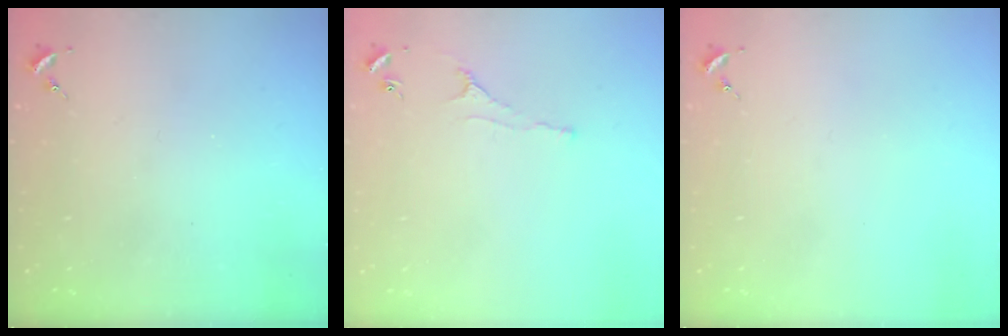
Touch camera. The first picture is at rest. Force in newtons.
{"total": 2.2, "press": 2.1, "slide": 0.4}
{"total": 0.0}